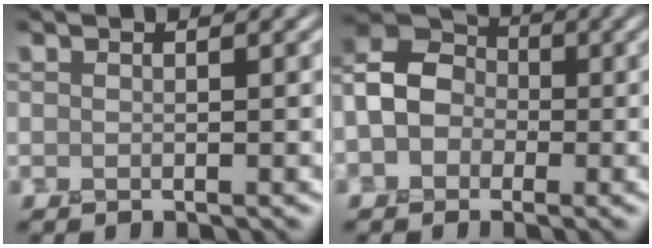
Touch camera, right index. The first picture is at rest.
{"total": 6.9, "force": [-0.9, 5.8, 3.6], "torque": [-0.071, 0.015, -0.032]}